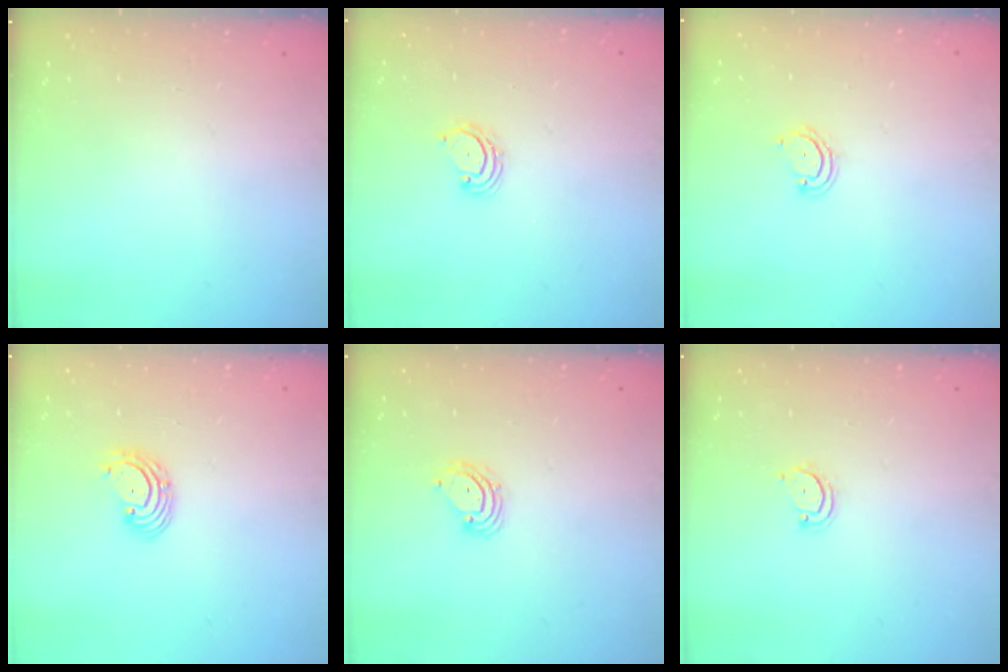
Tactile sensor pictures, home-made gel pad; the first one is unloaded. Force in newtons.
{"total": 3.1, "press": 3.1, "slide": 0.5}
{"total": 3.5, "press": 3.5, "slide": 0.3}
{"total": 2.7, "press": 2.7, "slide": 0.3}
{"total": 4.7, "press": 4.7, "slide": 0.6}
{"total": 2.8, "press": 2.8, "slide": 0.3}